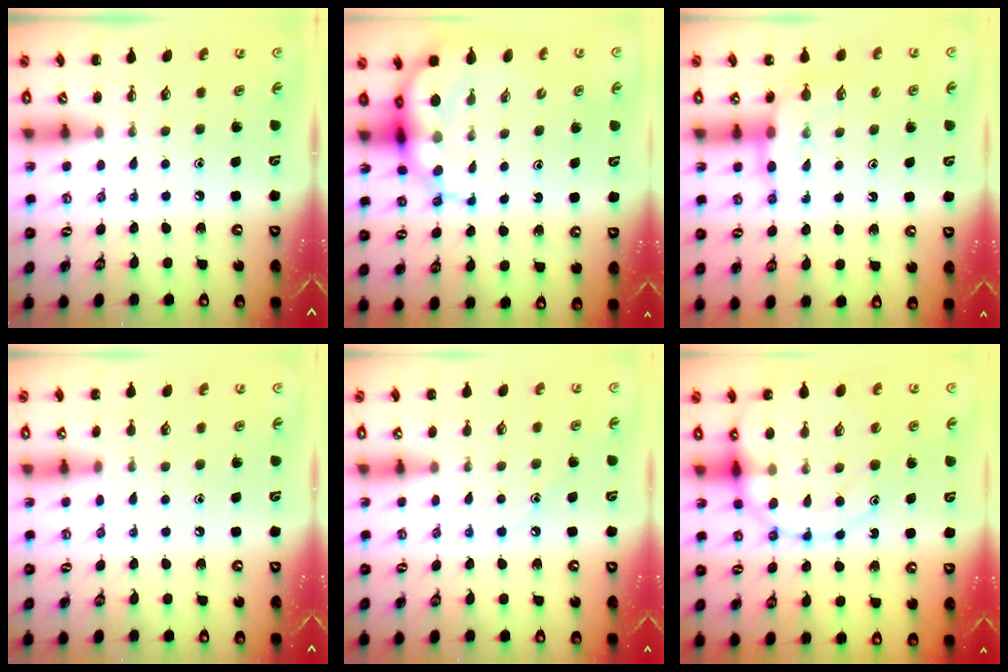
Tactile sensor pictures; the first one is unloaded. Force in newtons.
{"total": 9.0, "press": 8.6, "slide": 2.4}
{"total": 7.7, "press": 7.7, "slide": 0.8}
{"total": 5.7, "press": 5.5, "slide": 1.7}
{"total": 7.6, "press": 7.4, "slide": 1.9}
{"total": 14.8, "press": 14.6, "slide": 2.9}